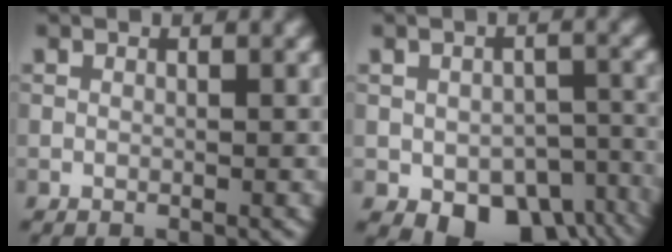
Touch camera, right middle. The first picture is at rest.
{"total": 7.6, "force": [-3.9, 4.6, 4.6], "torque": [-0.057, -0.025, -0.043]}